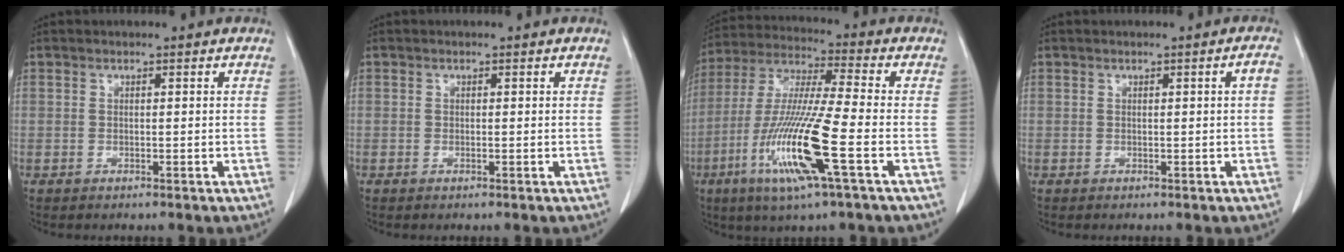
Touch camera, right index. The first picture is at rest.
{"total": 0.0}
{"total": 15.8, "force": [-5.6, 0.1, 14.8], "torque": [-0.309, -0.020, -0.108]}
{"total": 1.3, "force": [0.0, -0.1, 1.3], "torque": [-0.016, 0.003, 0.002]}